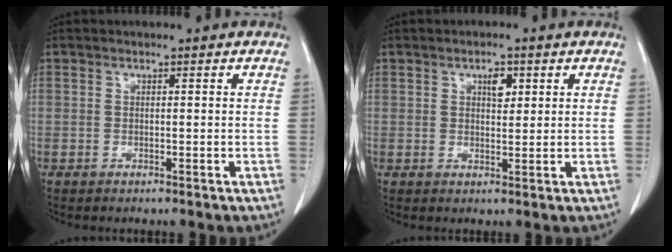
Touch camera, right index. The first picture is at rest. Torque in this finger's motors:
{"motor_torque": [0.04, 0.03, 0.00, 0.02]}